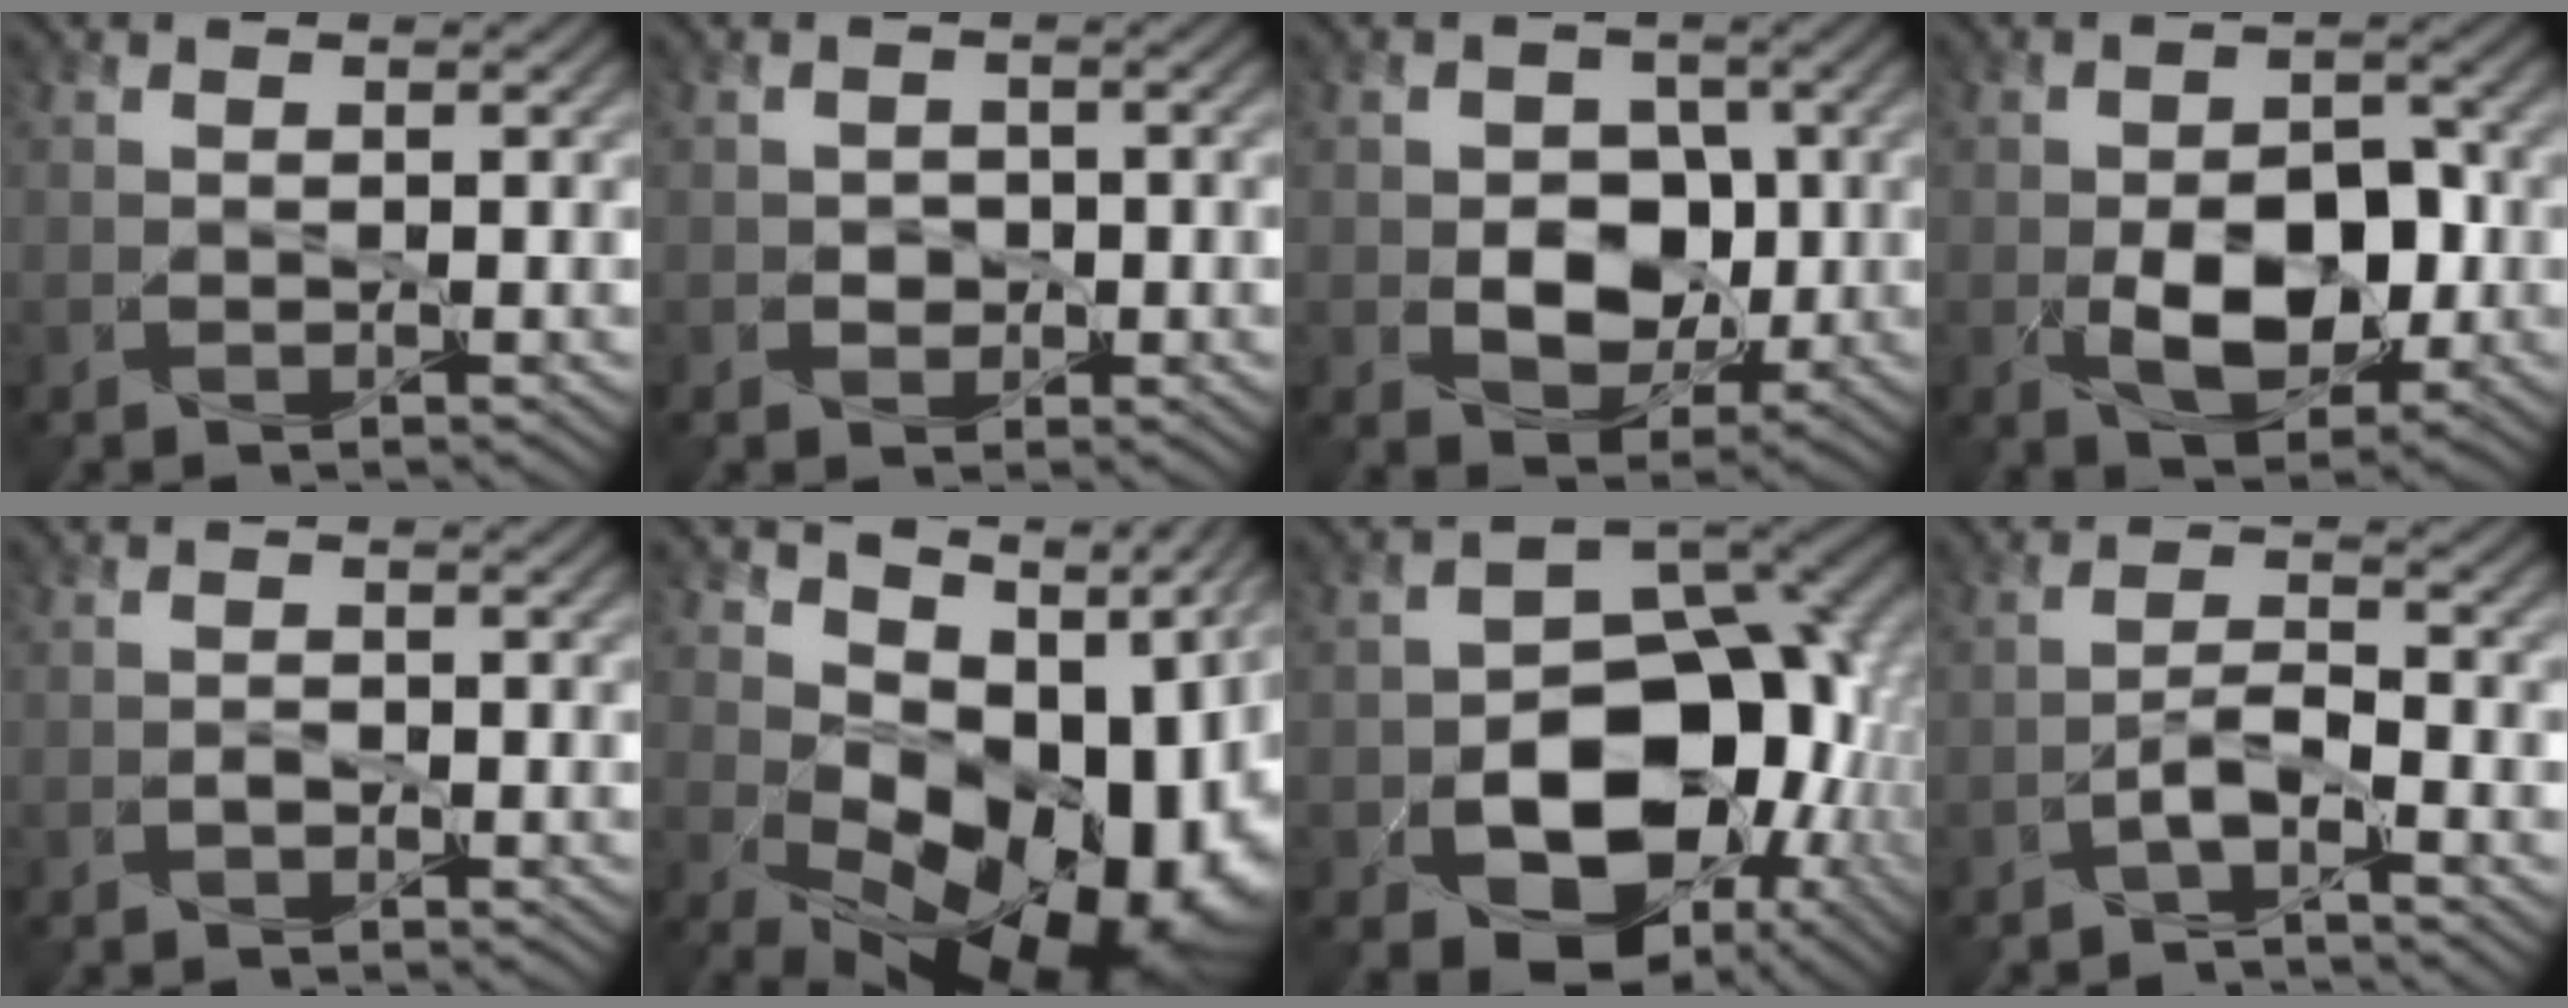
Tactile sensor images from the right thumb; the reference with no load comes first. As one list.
[{"total": 0.9, "force": [-0.3, 0.7, 0.3], "torque": [0.000, 0.000, -0.014]}, {"total": 7.5, "force": [-0.8, 5.4, 5.2], "torque": [-0.088, -0.008, -0.021]}, {"total": 7.9, "force": [-2.1, 4.4, 6.3], "torque": [-0.100, -0.011, -0.026]}, {"total": 0.8, "force": [-0.6, -0.3, 0.5], "torque": [-0.008, -0.002, -0.010]}, {"total": 16.8, "force": [-0.7, 10.3, 13.2], "torque": [-0.149, -0.047, 0.042]}, {"total": 17.1, "force": [-5.2, 11.8, 11.3], "torque": [-0.163, -0.049, -0.059]}, {"total": 2.6, "force": [-2.0, -0.4, 1.7], "torque": [-0.032, 0.012, -0.037]}]